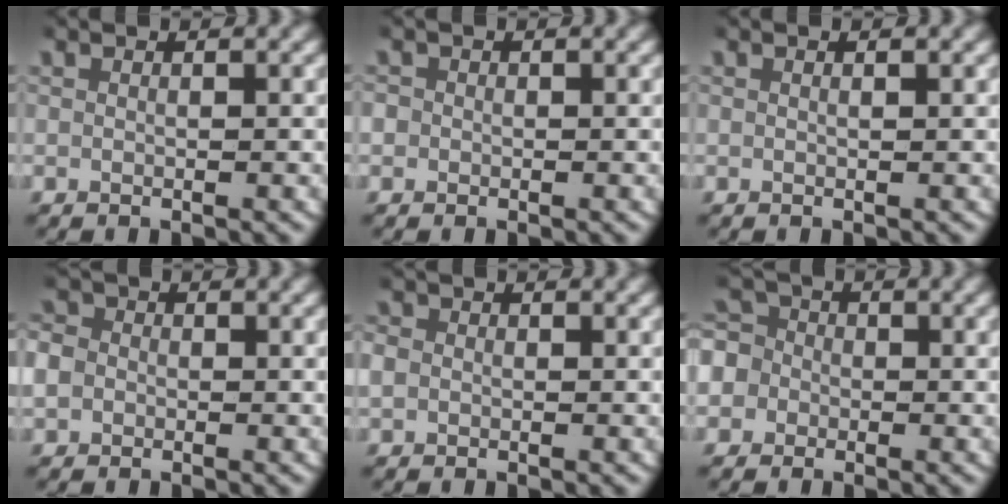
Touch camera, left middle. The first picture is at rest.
{"total": 1.8, "force": [0.0, 1.7, 0.4], "torque": [-0.017, 0.000, -0.006]}
{"total": 0.0}
{"total": 3.4, "force": [-0.2, 3.1, 1.3], "torque": [-0.044, -0.001, -0.009]}
{"total": 2.0, "force": [-0.1, 1.9, 0.8], "torque": [-0.033, -0.001, -0.005]}
{"total": 6.9, "force": [-0.4, 6.6, 2.1], "torque": [-0.058, -0.005, -0.022]}